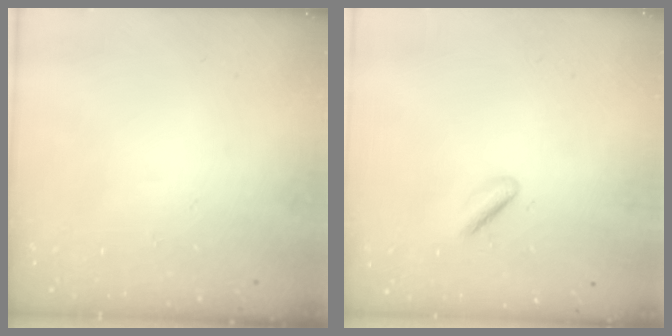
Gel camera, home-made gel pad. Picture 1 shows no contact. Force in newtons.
{"total": 2.0, "press": 1.8, "slide": 0.9}